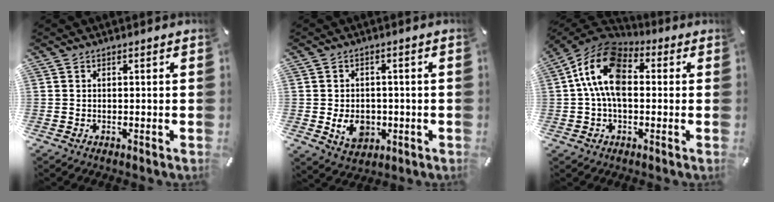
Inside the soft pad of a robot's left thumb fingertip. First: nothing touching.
{"total": 7.3, "force": [-1.5, 5.7, 4.3], "torque": [-0.083, 0.001, -0.027]}
{"total": 13.9, "force": [1.4, 8.9, 10.6], "torque": [-0.217, 0.006, 0.027]}